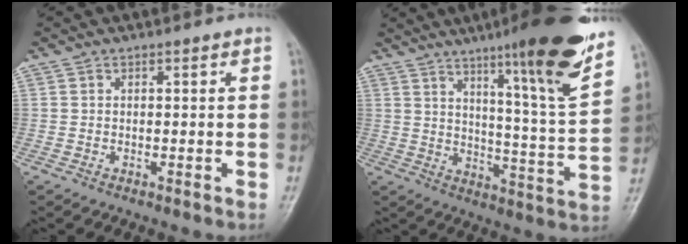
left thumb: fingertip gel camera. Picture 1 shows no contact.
{"total": 18.2, "force": [11.8, 1.3, 13.8], "torque": [-0.178, -0.069, 0.176]}